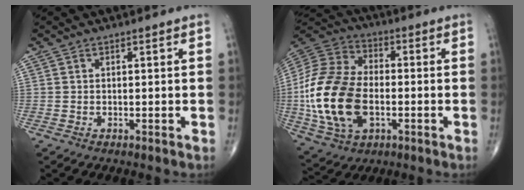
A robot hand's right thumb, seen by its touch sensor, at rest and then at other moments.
{"total": 21.9, "force": [-3.2, 13.8, 16.8], "torque": [-0.344, 0.009, -0.055]}